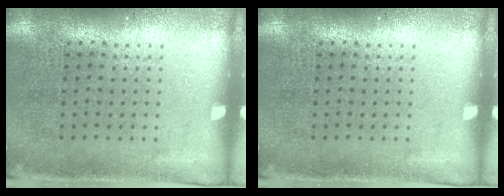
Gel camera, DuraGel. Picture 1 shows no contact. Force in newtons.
{"total": 0.0}